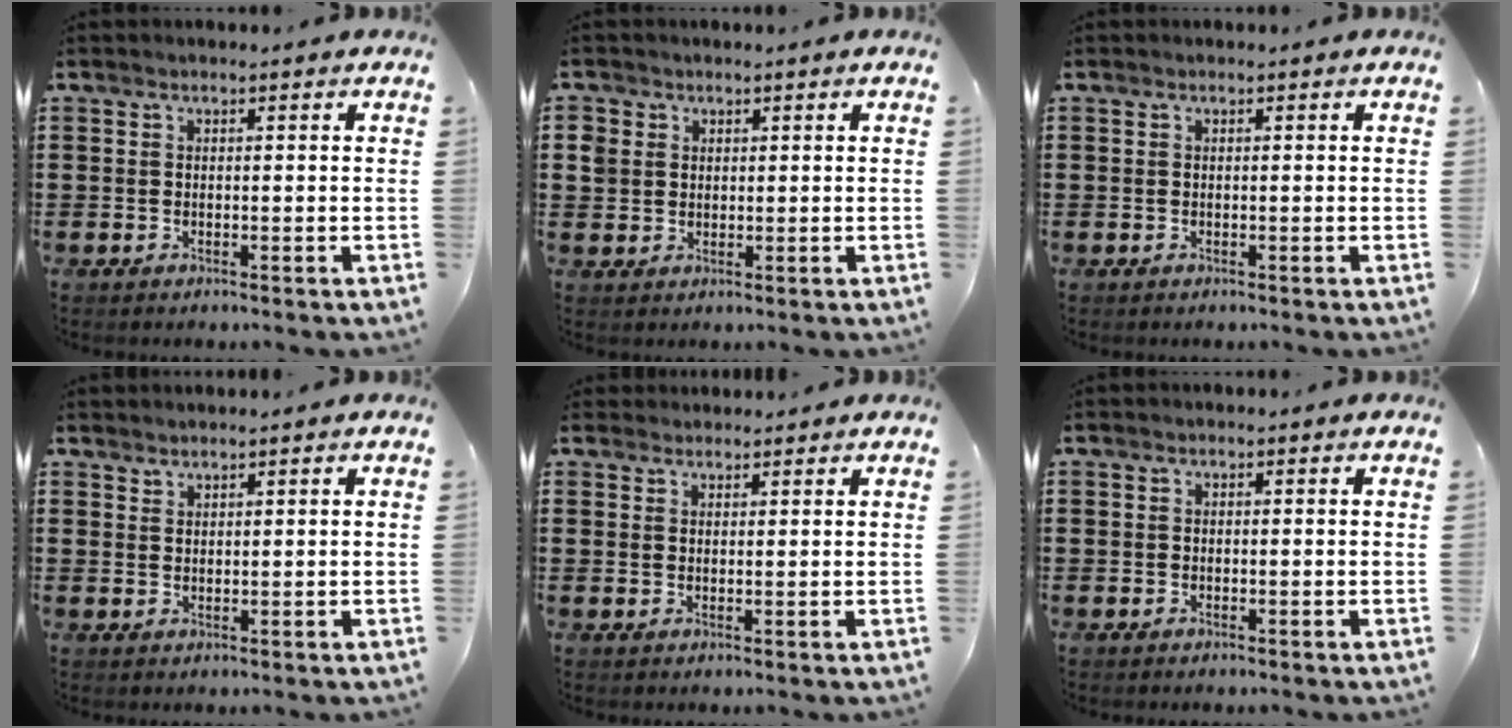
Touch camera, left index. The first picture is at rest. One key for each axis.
{"total": 2.4, "fx": 0.8, "fy": 2.3, "fz": 0.2, "tx": -0.015, "ty": 0.011, "tz": 0.012}
{"total": 0.0}
{"total": 1.5, "fx": 1.5, "fy": 0.0, "fz": -0.1, "tx": -0.001, "ty": -0.001, "tz": 0.029}
{"total": 1.7, "fx": 1.6, "fy": 0.5, "fz": 0.0, "tx": -0.003, "ty": 0.004, "tz": 0.033}
{"total": 0.0}